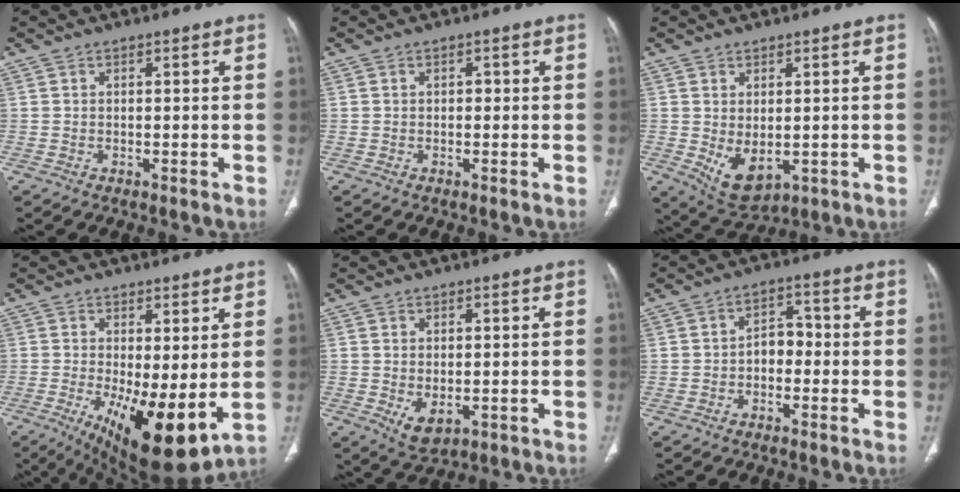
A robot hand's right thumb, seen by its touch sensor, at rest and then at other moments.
{"total": 0.6, "force": [0.0, 0.5, 0.4], "torque": [-0.002, 0.003, -0.002]}
{"total": 6.8, "force": [-0.8, 3.9, 5.6], "torque": [-0.084, -0.010, 0.010]}
{"total": 13.1, "force": [-1.6, 4.5, 12.2], "torque": [-0.192, -0.030, -0.007]}
{"total": 4.1, "force": [-0.8, 2.3, 3.3], "torque": [-0.054, -0.007, 0.003]}
{"total": 4.3, "force": [-1.1, 3.0, 2.8], "torque": [-0.024, 0.023, -0.028]}